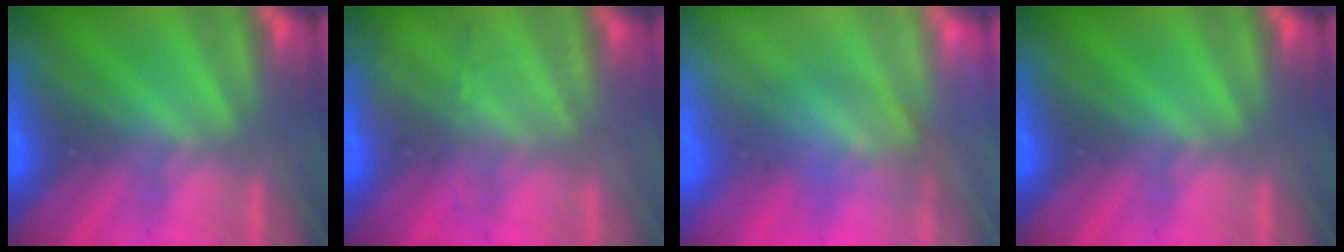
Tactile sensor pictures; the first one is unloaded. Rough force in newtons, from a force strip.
{"total": 2.0}
{"total": 3.0}
{"total": 0.0}